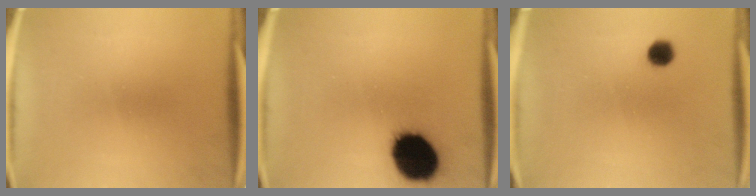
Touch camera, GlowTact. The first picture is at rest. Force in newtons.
{"total": 19.0}
{"total": 3.1}